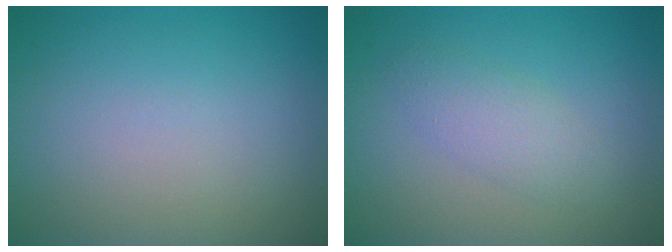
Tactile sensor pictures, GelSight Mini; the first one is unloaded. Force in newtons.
{"total": 2.4, "press": 2.4, "slide": 0.0}